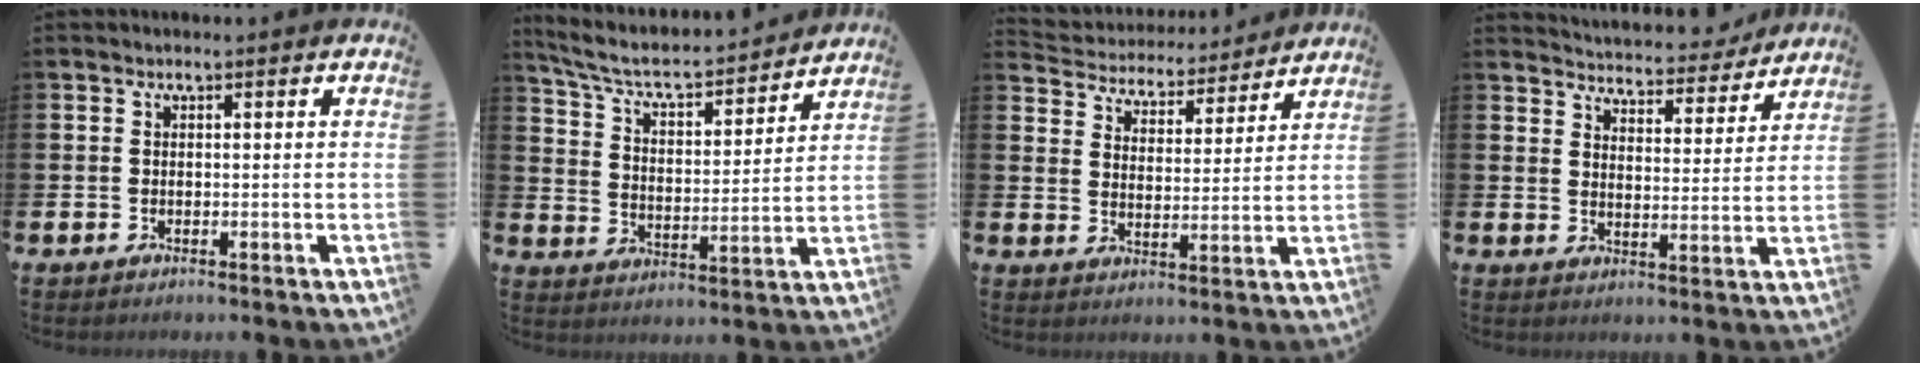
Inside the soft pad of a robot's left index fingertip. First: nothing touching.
{"total": 6.6, "force": [6.0, 1.6, 2.4], "torque": [-0.082, -0.043, 0.098]}
{"total": 4.7, "force": [4.5, 1.3, -0.1], "torque": [-0.032, -0.038, 0.074]}
{"total": 4.8, "force": [4.7, 0.8, 0.1], "torque": [-0.020, -0.040, 0.078]}